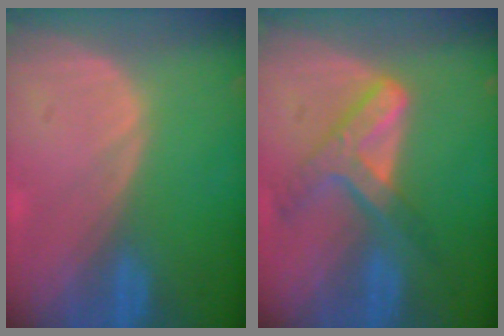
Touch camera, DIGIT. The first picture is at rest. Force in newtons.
{"total": 7.2, "press": 6.1, "slide": 3.9}